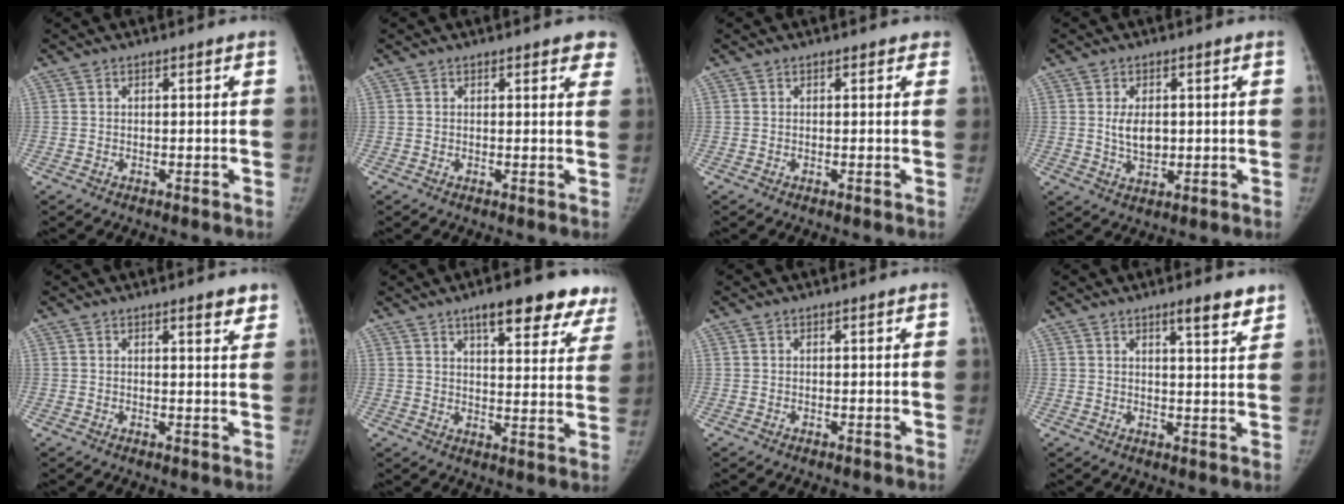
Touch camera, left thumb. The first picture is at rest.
{"total": 3.9, "force": [2.9, 1.4, 2.3], "torque": [0.002, -0.007, 0.023]}
{"total": 1.1, "force": [0.8, 0.7, 0.4], "torque": [0.012, 0.000, 0.002]}
{"total": 5.1, "force": [0.4, 3.2, 3.9], "torque": [-0.057, -0.007, 0.013]}
{"total": 3.3, "force": [2.4, 0.8, 2.1], "torque": [-0.015, -0.014, 0.028]}
{"total": 16.1, "force": [11.1, 5.5, 10.3], "torque": [-0.081, -0.042, 0.137]}
{"total": 0.0}
{"total": 5.5, "force": [4.0, 0.9, 3.6], "torque": [-0.039, -0.028, 0.054]}